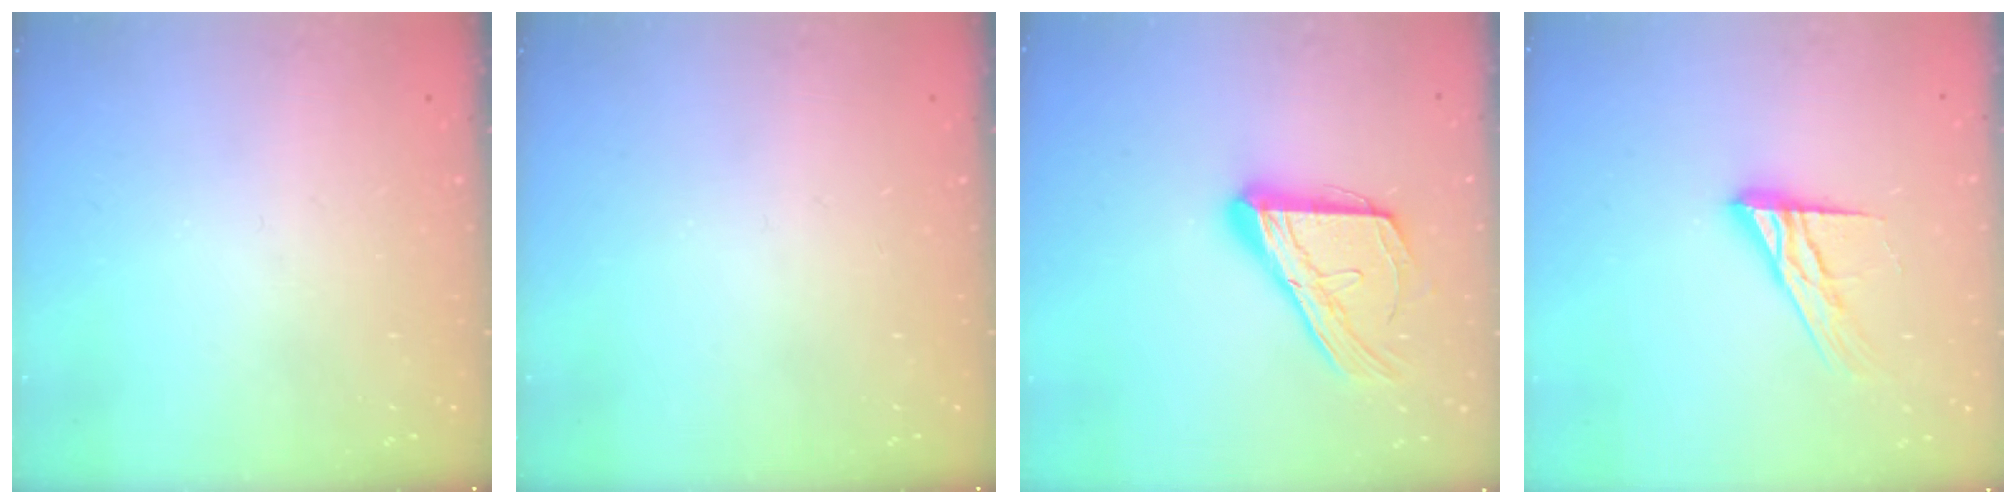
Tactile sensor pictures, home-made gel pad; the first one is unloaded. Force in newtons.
{"total": 0.0}
{"total": 15.8, "press": 15.7, "slide": 1.0}
{"total": 13.1, "press": 13.1, "slide": 1.0}